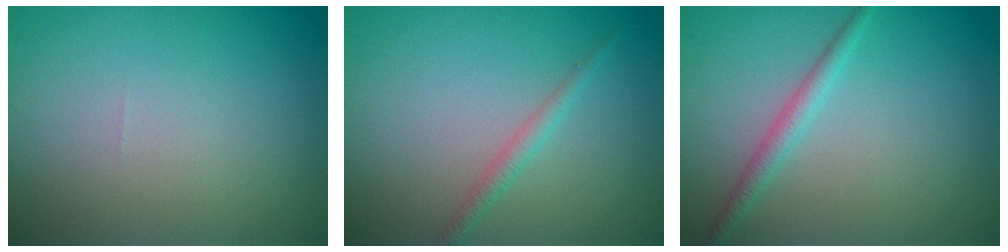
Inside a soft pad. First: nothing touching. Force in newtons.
{"total": 1.3, "press": 1.3, "slide": 0.1}
{"total": 1.7, "press": 1.7, "slide": 0.1}